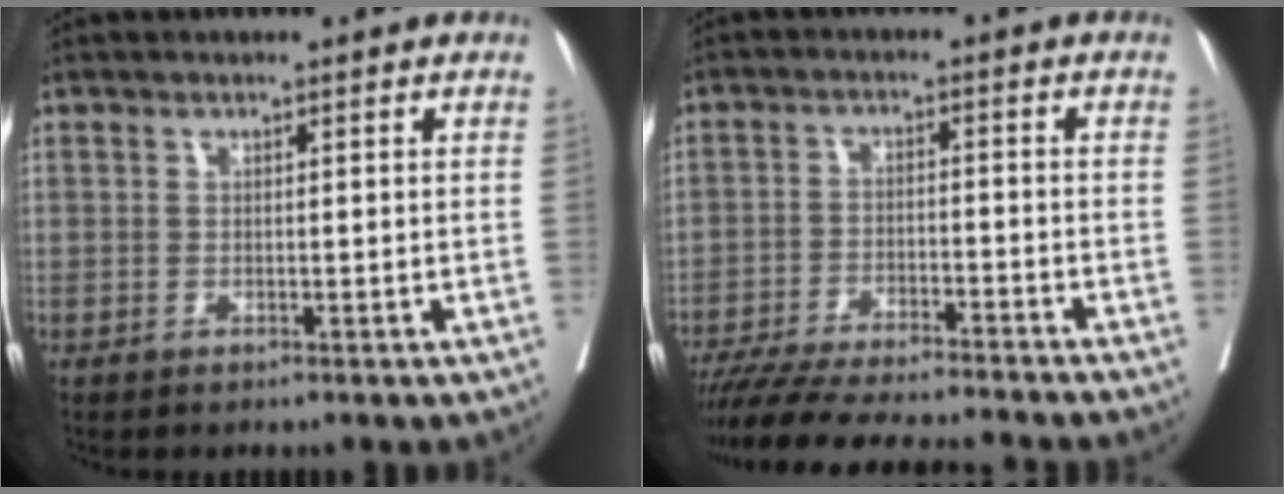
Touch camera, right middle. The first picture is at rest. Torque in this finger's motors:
{"motor_torque": [1.03, -1.10, 0.28, 0.09]}